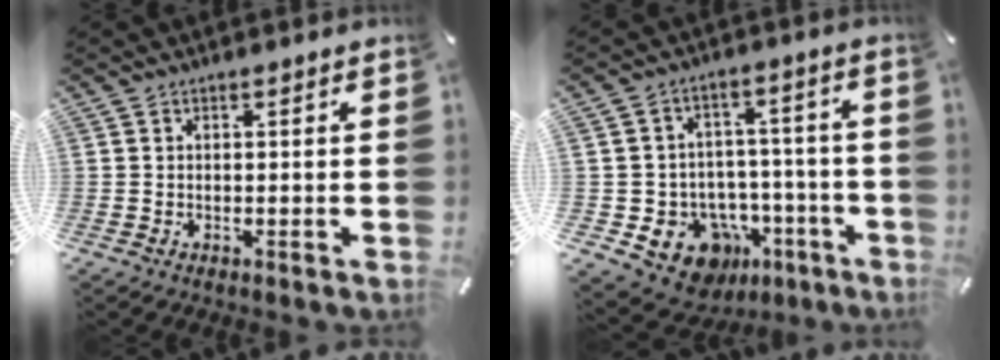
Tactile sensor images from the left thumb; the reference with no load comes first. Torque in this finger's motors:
{"motor_torque": [-0.07, 0.74, 0.27, 0.04, 0.13]}